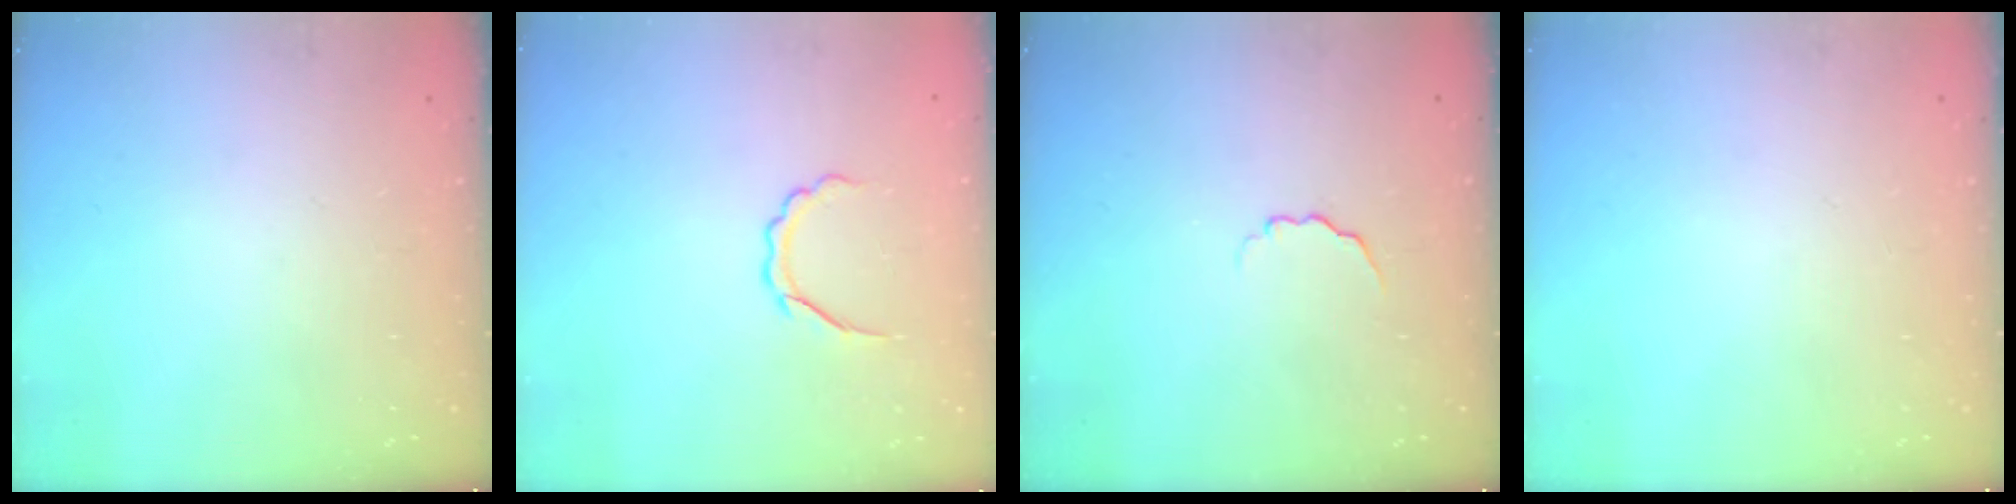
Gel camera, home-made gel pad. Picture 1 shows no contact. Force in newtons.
{"total": 4.2, "press": 4.1, "slide": 0.7}
{"total": 3.3, "press": 3.2, "slide": 0.8}
{"total": 0.0}